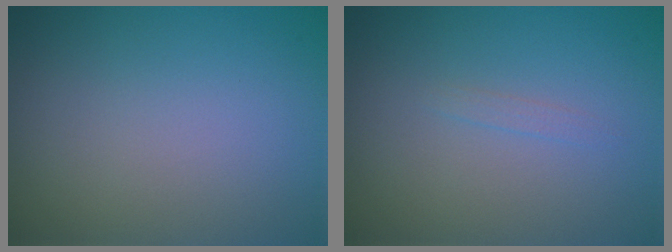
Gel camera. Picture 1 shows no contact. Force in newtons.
{"total": 0.6, "press": 0.6, "slide": 0.1}